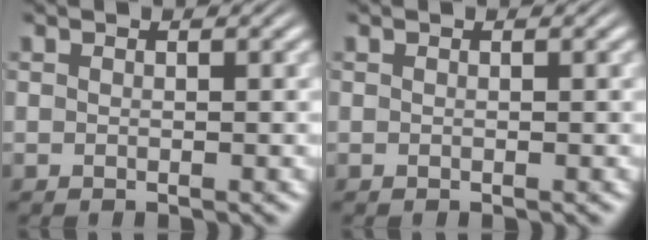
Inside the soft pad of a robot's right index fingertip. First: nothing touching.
{"total": 0.0}